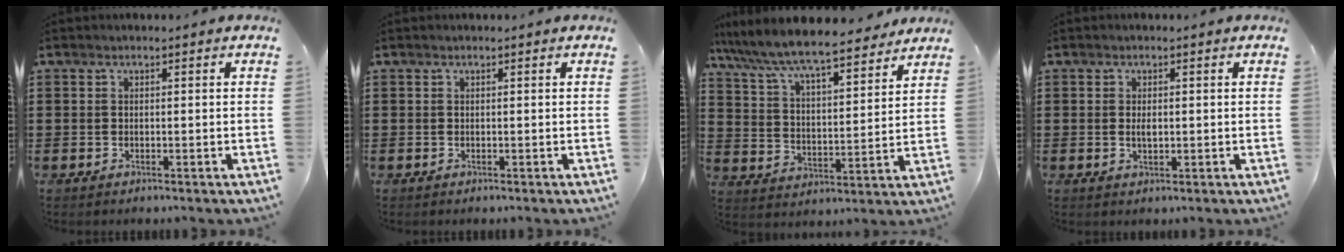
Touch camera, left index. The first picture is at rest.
{"total": 0.0}
{"total": 8.1, "force": [7.5, 0.5, 3.1], "torque": [-0.093, -0.046, 0.126]}
{"total": 1.5, "force": [0.1, 0.6, 1.4], "torque": [-0.029, 0.003, 0.001]}